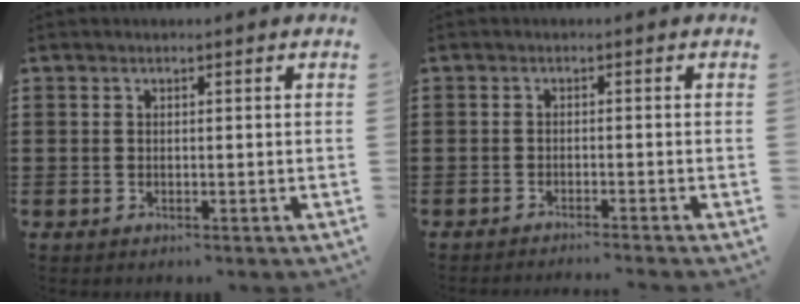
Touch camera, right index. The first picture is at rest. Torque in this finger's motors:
{"motor_torque": [1.54, 0.60, 0.28, 0.02]}